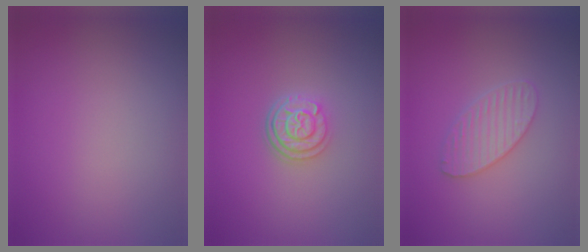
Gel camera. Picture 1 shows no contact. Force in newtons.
{"total": 3.0, "press": 2.5, "slide": 1.7}
{"total": 2.6, "press": 2.6, "slide": 0.2}